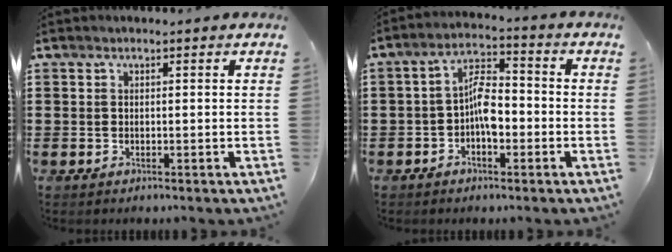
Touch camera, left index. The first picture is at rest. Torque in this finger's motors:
{"motor_torque": [0.85, 0.62, 0.47, 0.13]}